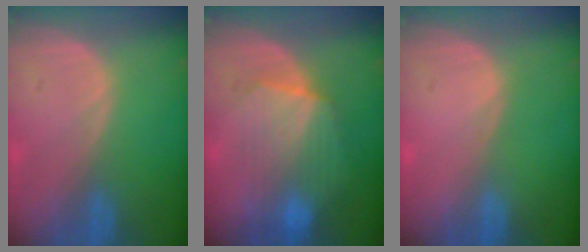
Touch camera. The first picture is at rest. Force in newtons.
{"total": 7.3, "press": 7.3, "slide": 0.2}
{"total": 0.0}